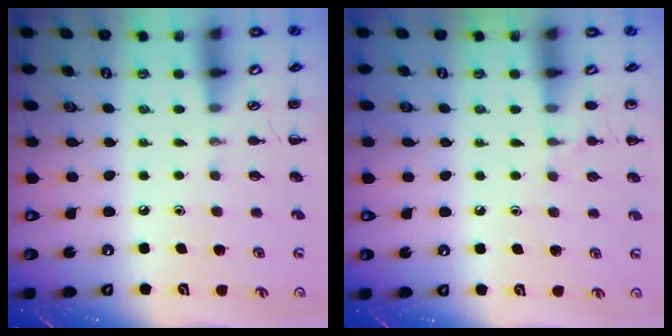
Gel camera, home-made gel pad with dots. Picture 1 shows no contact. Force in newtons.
{"total": 5.7, "press": 5.5, "slide": 1.6}